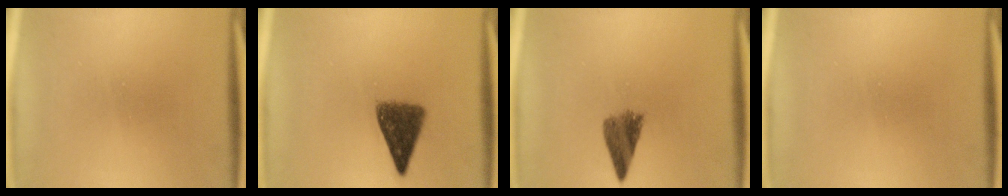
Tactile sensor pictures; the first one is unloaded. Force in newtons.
{"total": 6.8}
{"total": 4.4}
{"total": 0.0}